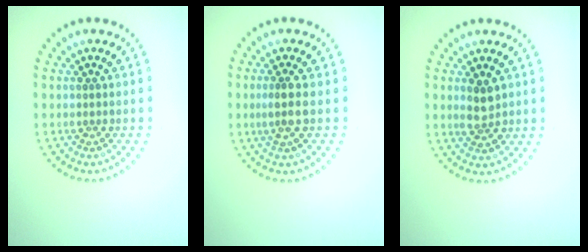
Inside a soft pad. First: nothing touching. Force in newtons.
{"total": 2.1, "press": 1.8, "slide": 1.1}
{"total": 2.1, "press": 2.1, "slide": 0.3}